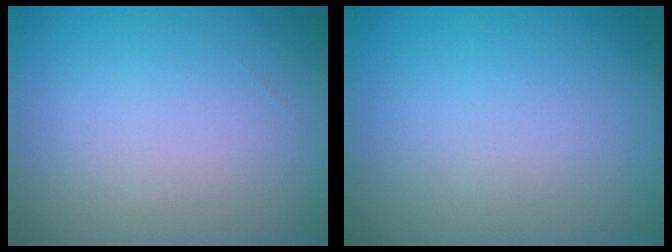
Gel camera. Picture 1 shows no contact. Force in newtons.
{"total": 0.0}